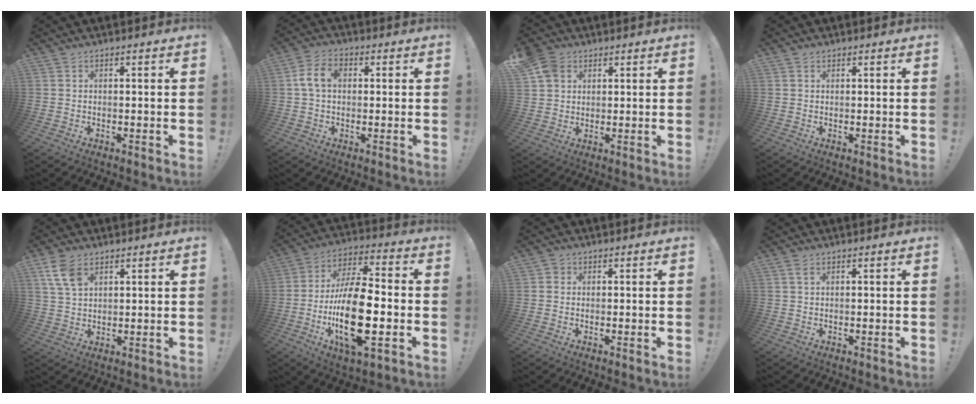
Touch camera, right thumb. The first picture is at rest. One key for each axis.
{"total": 7.7, "fx": 1.0, "fy": 5.2, "fz": 5.6, "tx": -0.114, "ty": 0.013, "tz": 0.018}
{"total": 6.7, "fx": 3.3, "fy": 5.2, "fz": 2.6, "tx": -0.047, "ty": -0.007, "tz": 0.070}
{"total": 0.8, "fx": 0.6, "fy": 0.4, "fz": 0.2, "tx": -0.004, "ty": 0.001, "tz": 0.012}
{"total": 7.6, "fx": 4.0, "fy": 4.4, "fz": 4.7, "tx": -0.086, "ty": -0.010, "tz": 0.081}
{"total": 22.1, "fx": -5.3, "fy": 8.7, "fz": 19.7, "tx": -0.373, "ty": 0.011, "tz": -0.085}
{"total": 1.3, "fx": 0.4, "fy": 1.2, "fz": 0.3, "tx": -0.002, "ty": 0.001, "tz": 0.006}
{"total": 1.7, "fx": 0.9, "fy": 0.7, "fz": 1.2, "tx": -0.023, "ty": 0.000, "tz": 0.016}